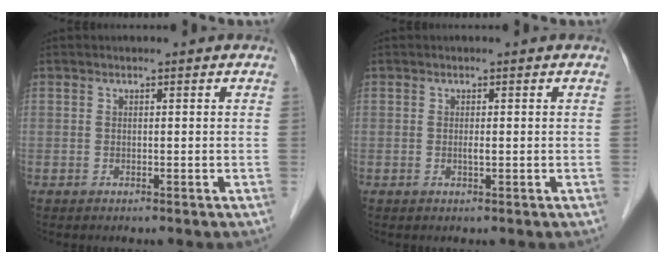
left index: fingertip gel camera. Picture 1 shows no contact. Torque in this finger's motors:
{"motor_torque": [0.18, 0.12, 0.00, 0.03]}